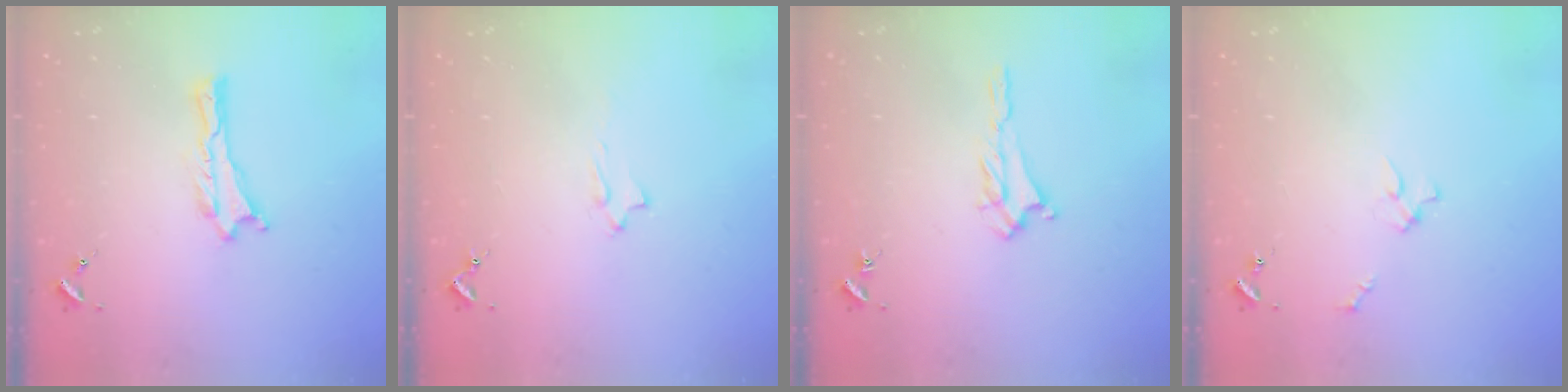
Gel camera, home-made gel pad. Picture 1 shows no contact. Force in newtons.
{"total": 2.0, "press": 2.0, "slide": 0.4}
{"total": 2.0, "press": 2.0, "slide": 0.5}
{"total": 2.3, "press": 2.2, "slide": 0.3}